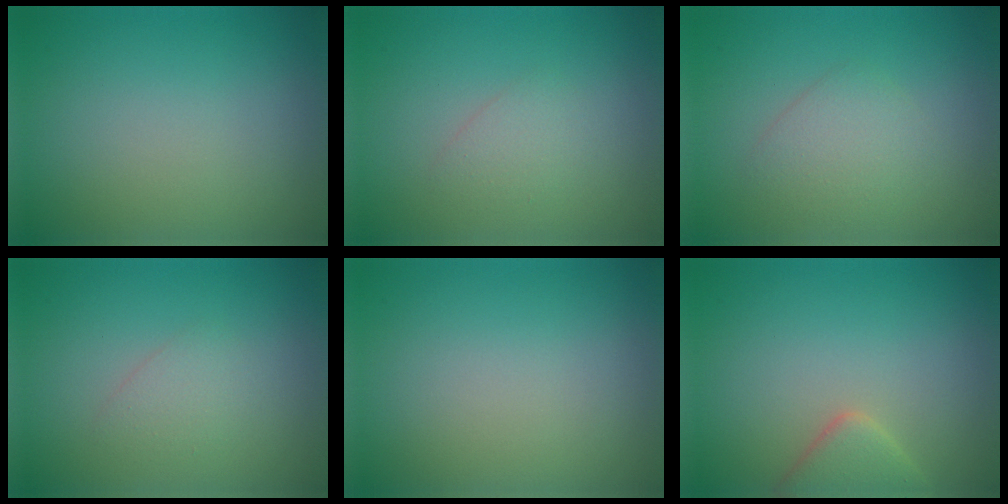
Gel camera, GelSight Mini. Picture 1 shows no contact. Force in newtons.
{"total": 1.4, "press": 1.4, "slide": 0.2}
{"total": 2.2, "press": 2.2, "slide": 0.1}
{"total": 1.4, "press": 1.4, "slide": 0.2}
{"total": 0.0}
{"total": 2.8, "press": 2.8, "slide": 0.3}